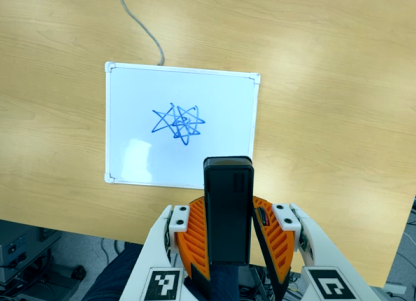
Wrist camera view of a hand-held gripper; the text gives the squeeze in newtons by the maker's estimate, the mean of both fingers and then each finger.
{"total": 5.3, "left": 4.9, "right": 5.7}